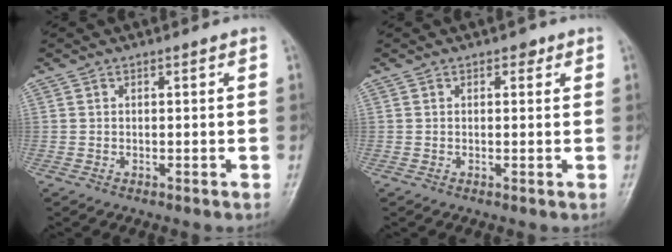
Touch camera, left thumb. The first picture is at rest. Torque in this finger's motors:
{"motor_torque": [0.11, -0.02, 0.05, -0.15, 0.00]}